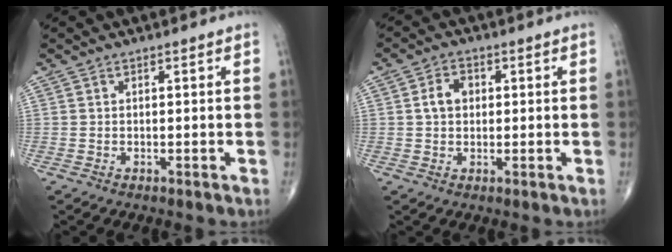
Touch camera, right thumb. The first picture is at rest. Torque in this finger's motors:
{"motor_torque": [-0.03, -0.12, 0.60, 0.18, -0.01]}